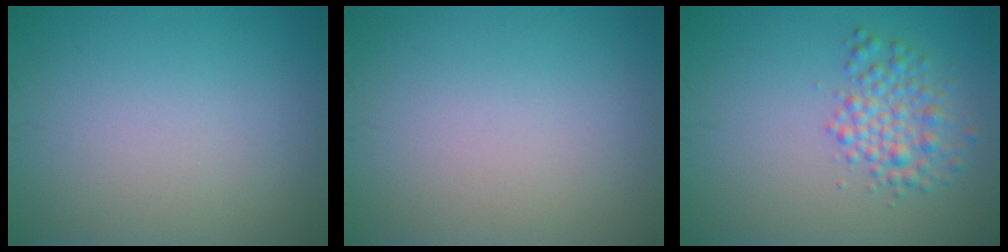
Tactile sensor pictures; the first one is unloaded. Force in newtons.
{"total": 0.0}
{"total": 3.2, "press": 3.2, "slide": 0.0}